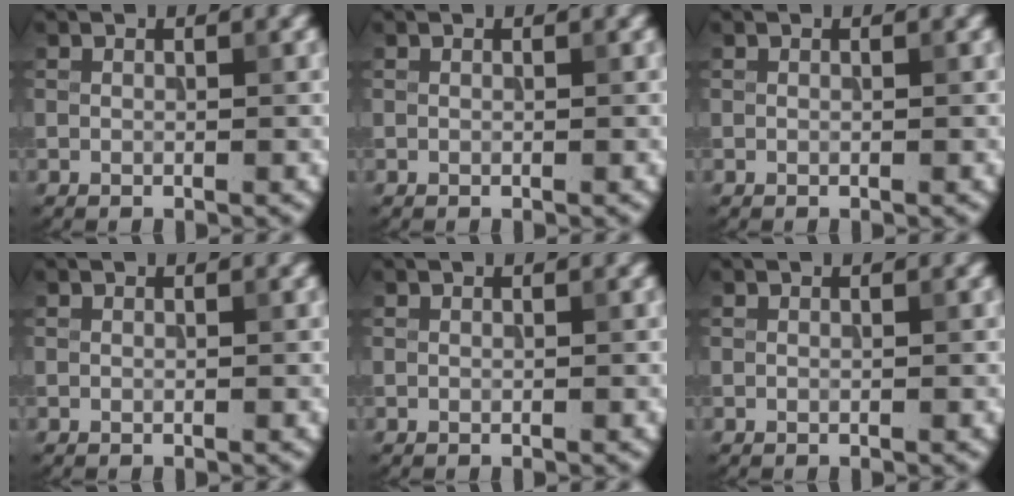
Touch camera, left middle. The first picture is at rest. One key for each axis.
{"total": 0.0}
{"total": 0.0}
{"total": 0.0}
{"total": 0.0}
{"total": 0.0}